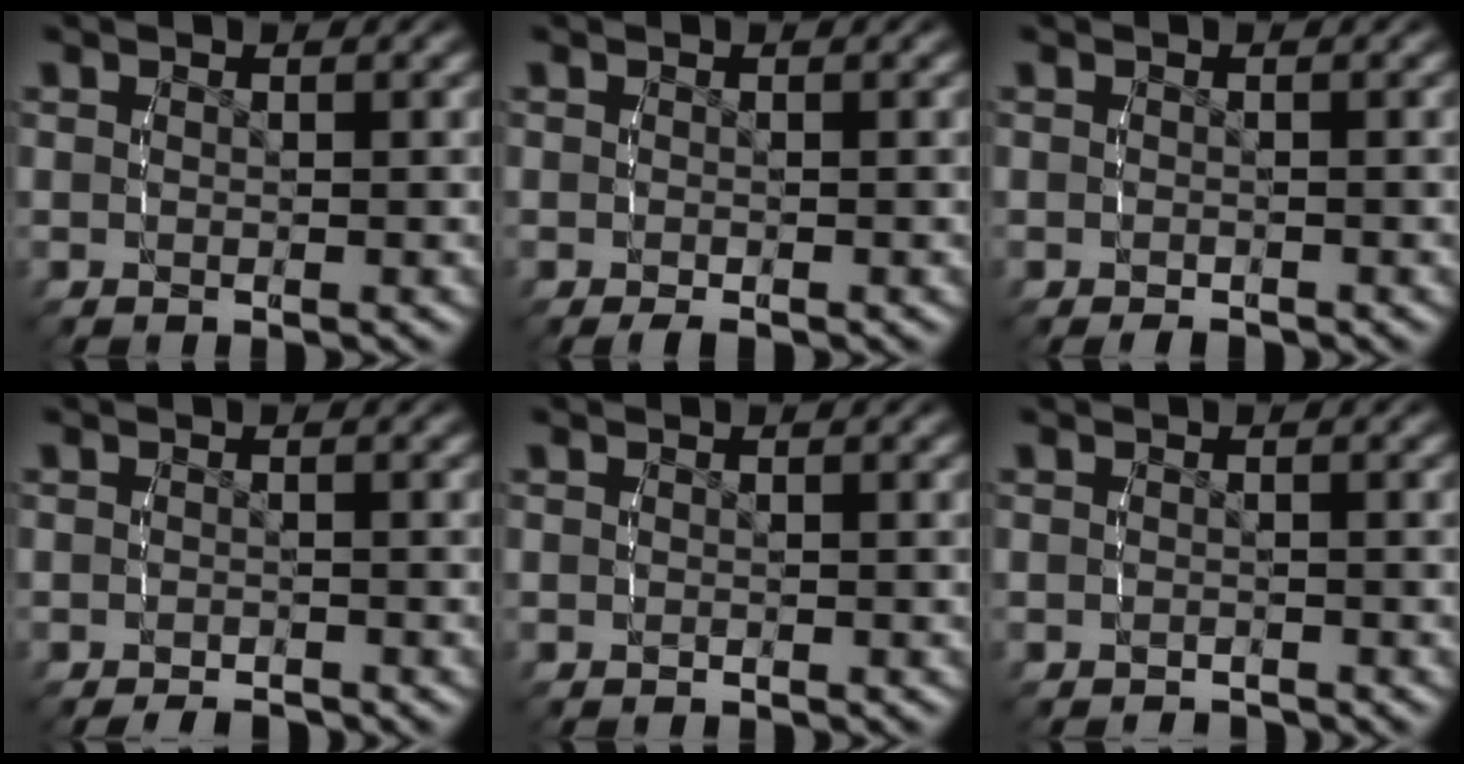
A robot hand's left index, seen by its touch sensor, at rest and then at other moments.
{"total": 1.3, "force": [-1.1, 0.5, 0.5], "torque": [-0.015, -0.007, -0.014]}
{"total": 1.3, "force": [-1.2, 0.4, 0.2], "torque": [-0.013, -0.008, -0.016]}
{"total": 2.0, "force": [-1.9, 0.6, 0.3], "torque": [-0.012, -0.008, -0.029]}
{"total": 0.7, "force": [-0.6, 0.2, 0.0], "torque": [-0.006, -0.002, -0.006]}
{"total": 1.6, "force": [-1.5, 0.4, -0.1], "torque": [-0.005, -0.006, -0.022]}